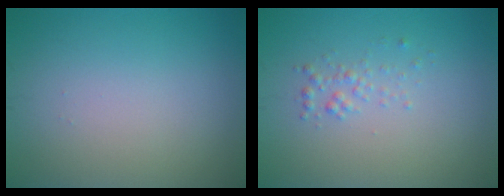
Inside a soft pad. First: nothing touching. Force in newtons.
{"total": 1.1, "press": 1.1, "slide": 0.1}